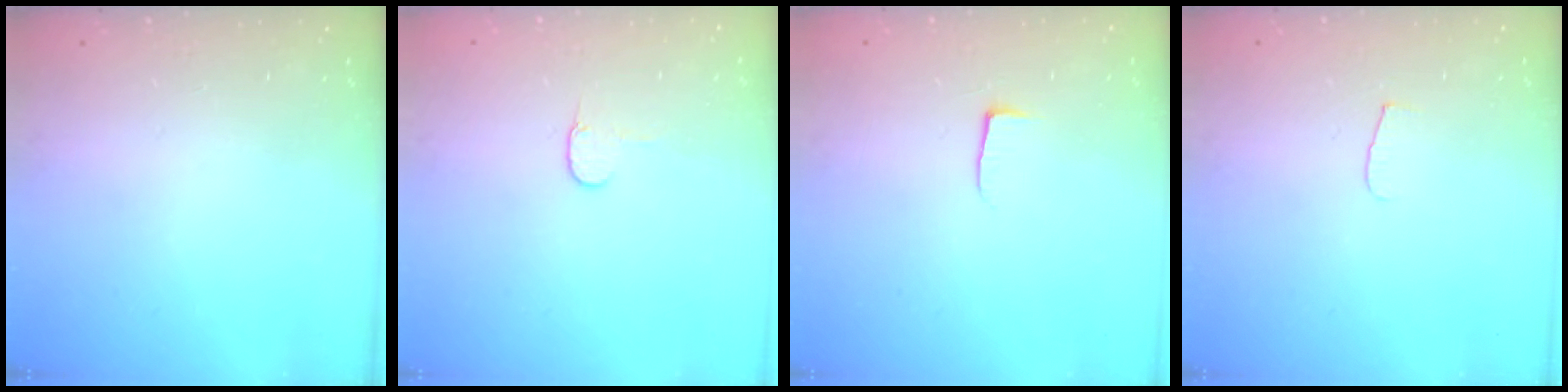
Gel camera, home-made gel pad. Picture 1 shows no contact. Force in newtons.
{"total": 3.8, "press": 3.8, "slide": 0.4}
{"total": 3.8, "press": 3.8, "slide": 0.5}
{"total": 3.8, "press": 3.8, "slide": 0.4}